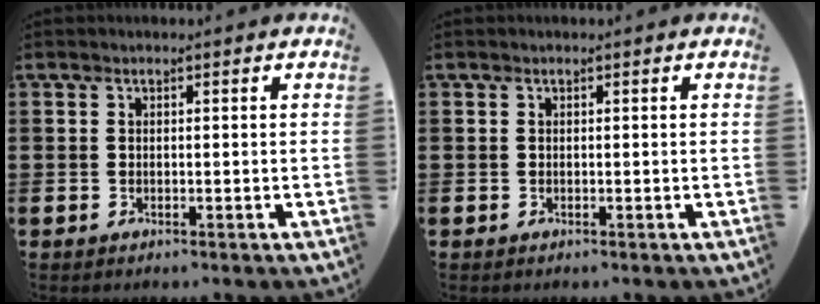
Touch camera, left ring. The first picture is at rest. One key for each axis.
{"total": 0.0}